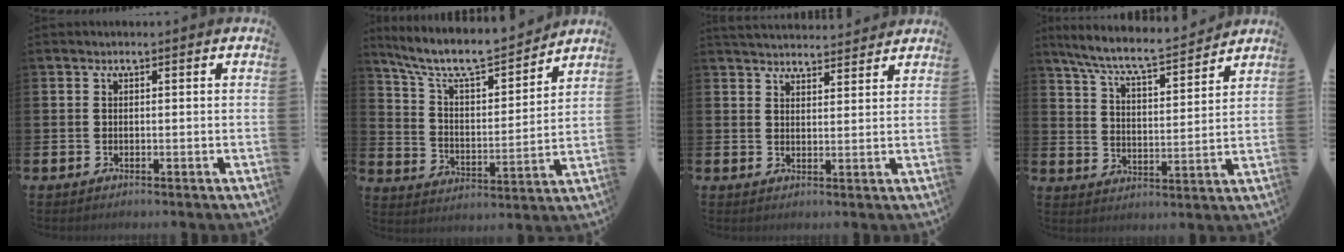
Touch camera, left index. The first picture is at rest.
{"total": 9.4, "force": [8.4, 2.2, 3.7], "torque": [-0.102, -0.057, 0.142]}
{"total": 3.8, "force": [3.7, 0.5, 0.1], "torque": [-0.008, -0.024, 0.067]}
{"total": 7.7, "force": [7.2, 0.6, 2.7], "torque": [-0.081, -0.051, 0.122]}